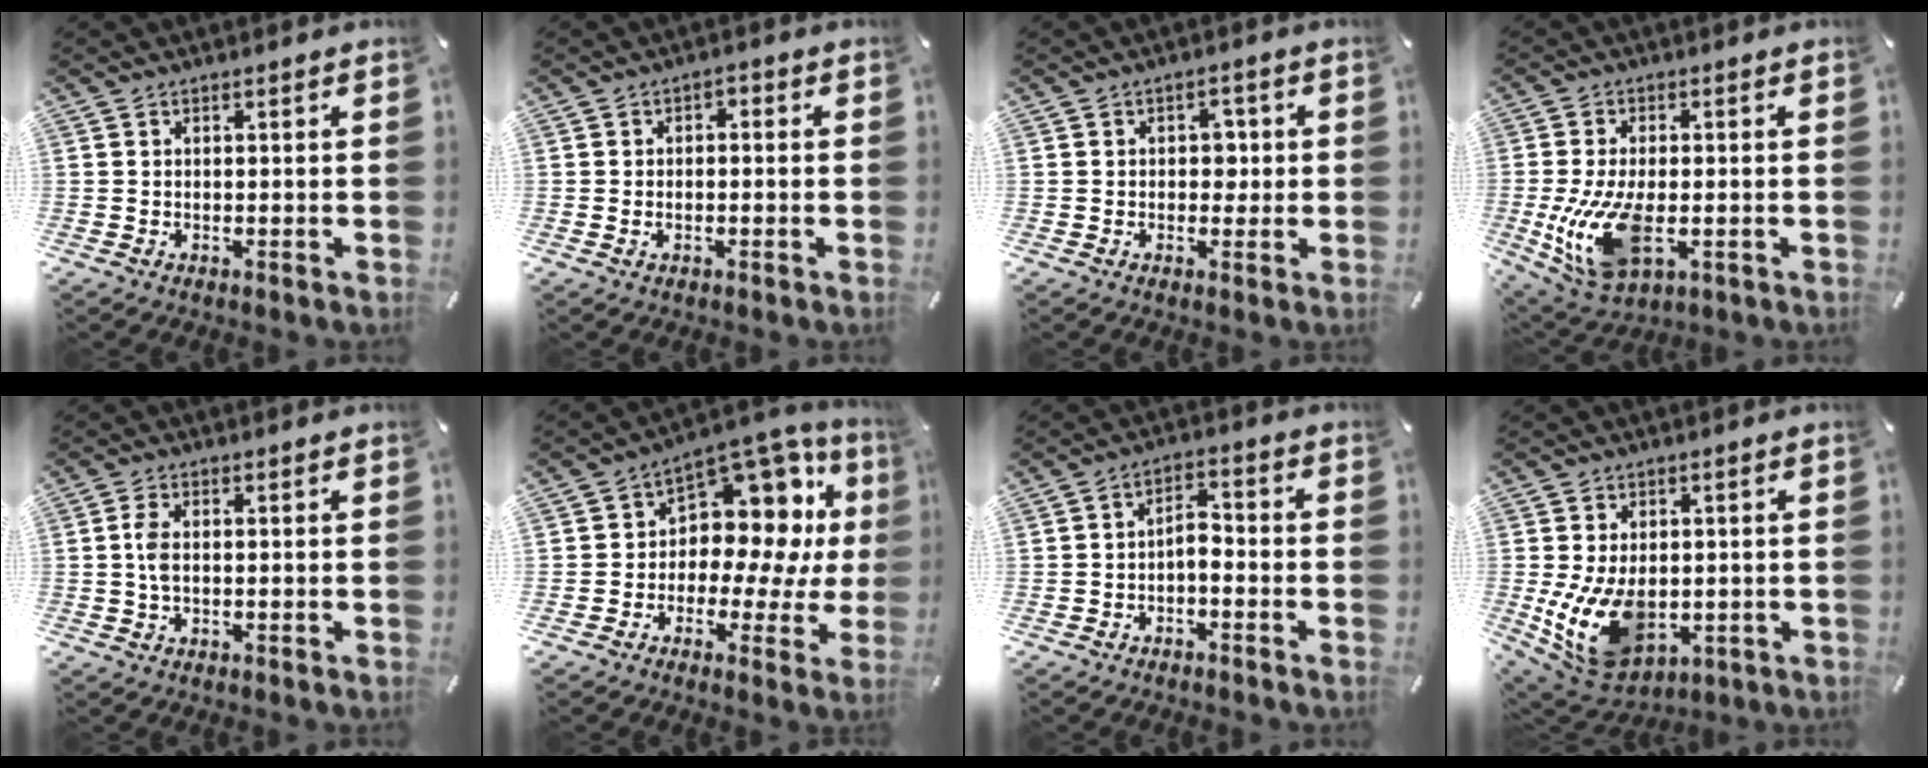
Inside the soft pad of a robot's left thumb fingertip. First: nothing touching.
{"total": 2.2, "force": [-0.9, 1.4, 1.4], "torque": [-0.017, 0.003, -0.021]}
{"total": 3.7, "force": [-0.1, 2.8, 2.4], "torque": [-0.023, 0.001, -0.012]}
{"total": 14.6, "force": [-2.4, 8.0, 11.9], "torque": [-0.258, -0.019, -0.037]}
{"total": 3.5, "force": [0.0, 1.7, 3.1], "torque": [-0.066, 0.002, -0.003]}
{"total": 12.2, "force": [4.1, 8.7, 7.6], "torque": [-0.099, -0.053, 0.074]}
{"total": 4.3, "force": [-2.1, 2.2, 3.0], "torque": [-0.052, 0.018, -0.042]}
{"total": 13.7, "force": [-1.9, 9.5, 9.7], "torque": [-0.186, -0.006, -0.027]}